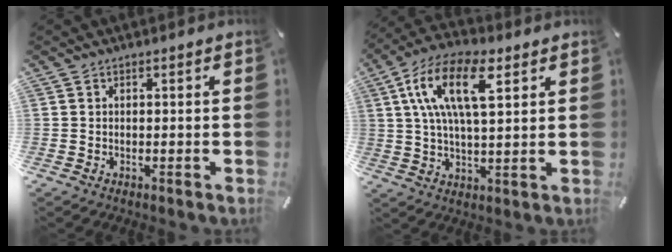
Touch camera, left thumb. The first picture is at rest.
{"total": 15.1, "force": [5.8, 6.7, 12.2], "torque": [-0.254, 0.002, 0.095]}